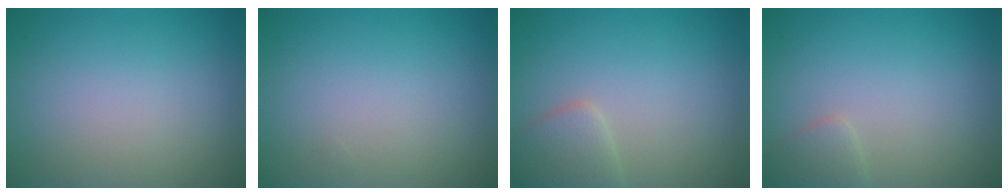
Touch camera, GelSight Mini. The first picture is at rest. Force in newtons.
{"total": 0.0}
{"total": 2.3, "press": 2.3, "slide": 0.1}
{"total": 1.3, "press": 1.3, "slide": 0.0}